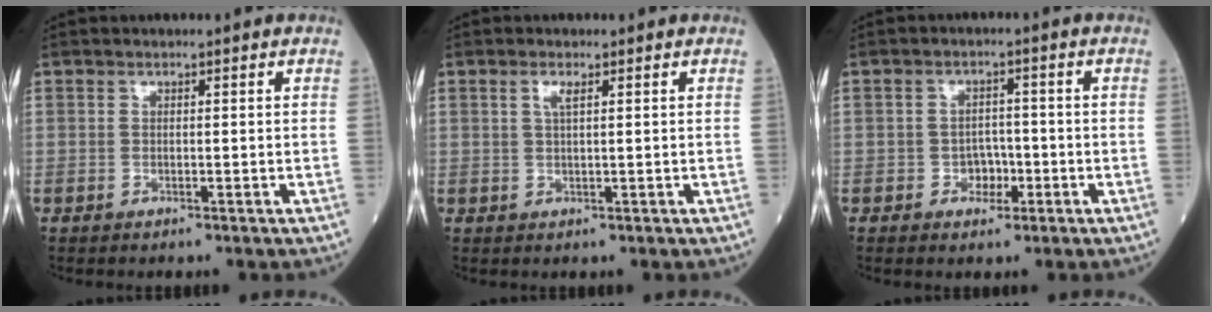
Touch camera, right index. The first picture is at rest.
{"total": 1.6, "force": [0.7, 0.2, 1.5], "torque": [-0.035, 0.001, 0.013]}
{"total": 3.1, "force": [-1.1, 2.3, 1.6], "torque": [-0.016, 0.007, -0.018]}